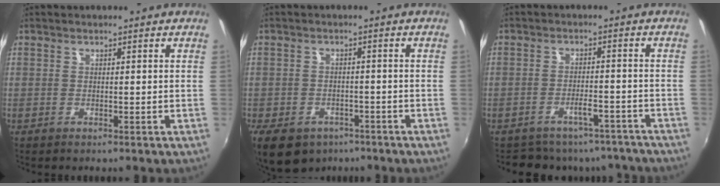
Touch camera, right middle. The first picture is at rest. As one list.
[{"total": 10.4, "force": [-6.7, 6.5, 4.6], "torque": [-0.113, -0.017, -0.099]}, {"total": 12.3, "force": [-11.0, 4.8, 2.8], "torque": [-0.065, 0.013, -0.130]}]